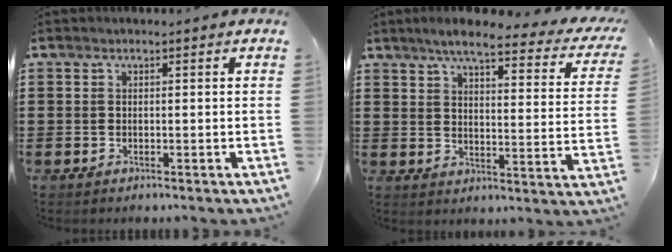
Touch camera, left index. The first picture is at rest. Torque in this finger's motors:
{"motor_torque": [2.14, 0.00, 0.29, 0.06]}